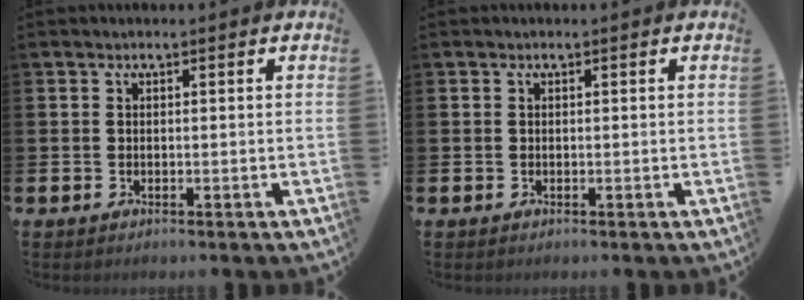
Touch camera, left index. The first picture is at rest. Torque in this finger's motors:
{"motor_torque": [0.00, 0.00, 0.00, 0.01]}